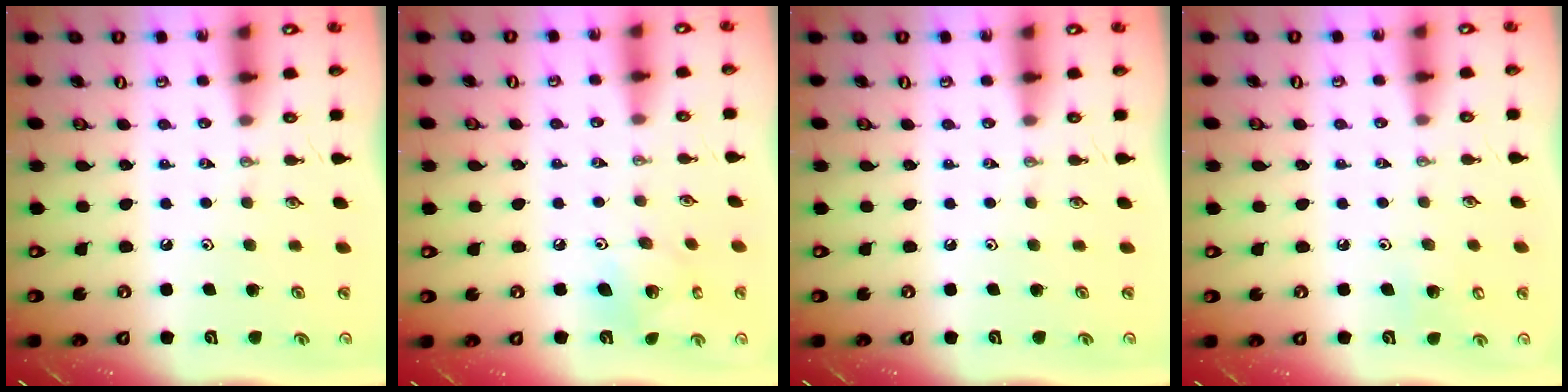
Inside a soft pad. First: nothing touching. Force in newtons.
{"total": 7.8, "press": 7.7, "slide": 0.5}
{"total": 0.0}
{"total": 5.6, "press": 5.6, "slide": 0.9}